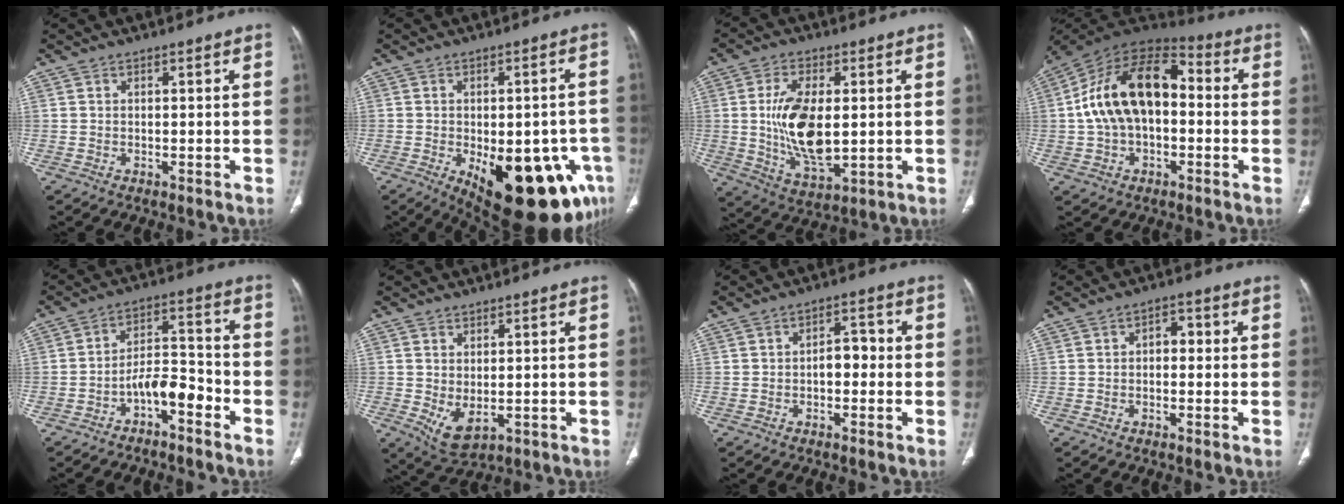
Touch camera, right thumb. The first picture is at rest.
{"total": 22.8, "force": [-8.9, 9.8, 18.6], "torque": [-0.182, 0.004, -0.096]}
{"total": 14.0, "force": [0.5, 6.9, 12.2], "torque": [-0.222, -0.016, 0.018]}
{"total": 18.4, "force": [0.4, 11.2, 14.6], "torque": [-0.246, 0.046, -0.002]}
{"total": 7.3, "force": [-4.2, 3.0, 5.2], "torque": [-0.078, 0.055, -0.074]}
{"total": 5.1, "force": [-0.5, 2.9, 4.2], "torque": [-0.071, -0.009, 0.012]}
{"total": 4.1, "force": [-0.7, 2.5, 3.1], "torque": [-0.030, 0.019, -0.018]}
{"total": 3.0, "force": [0.1, 2.0, 2.2], "torque": [-0.016, 0.015, -0.007]}